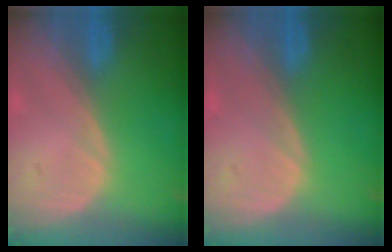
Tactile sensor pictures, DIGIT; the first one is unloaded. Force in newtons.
{"total": 0.0}